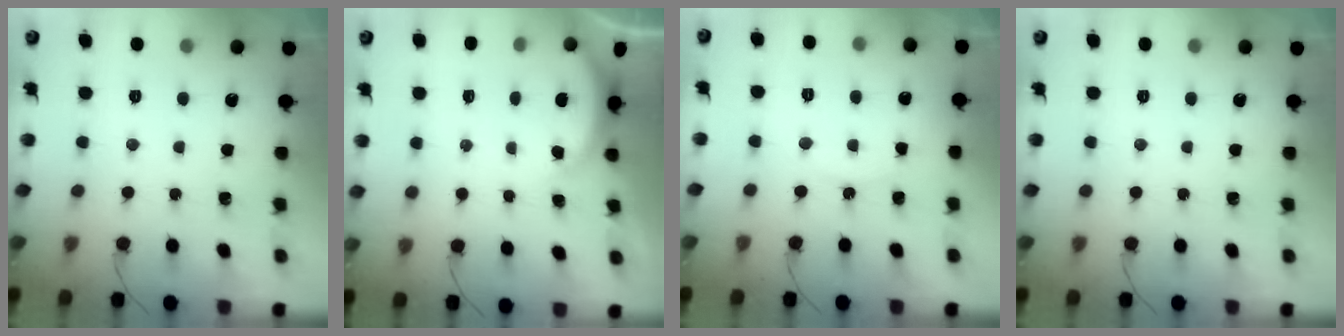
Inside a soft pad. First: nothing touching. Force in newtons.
{"total": 1.7, "press": 1.7, "slide": 0.4}
{"total": 6.3, "press": 6.3, "slide": 0.6}
{"total": 0.0}